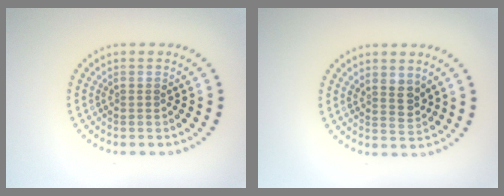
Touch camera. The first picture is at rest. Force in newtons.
{"total": 2.0, "press": 1.9, "slide": 0.8}